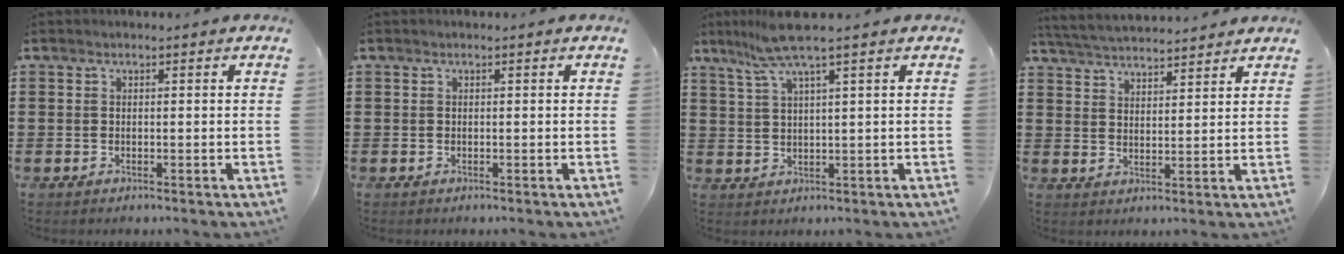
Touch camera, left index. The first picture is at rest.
{"total": 0.0}
{"total": 6.2, "force": [3.9, -0.3, 4.7], "torque": [-0.110, -0.006, 0.067]}
{"total": 4.1, "force": [4.1, -0.1, 0.4], "torque": [-0.024, -0.020, 0.072]}